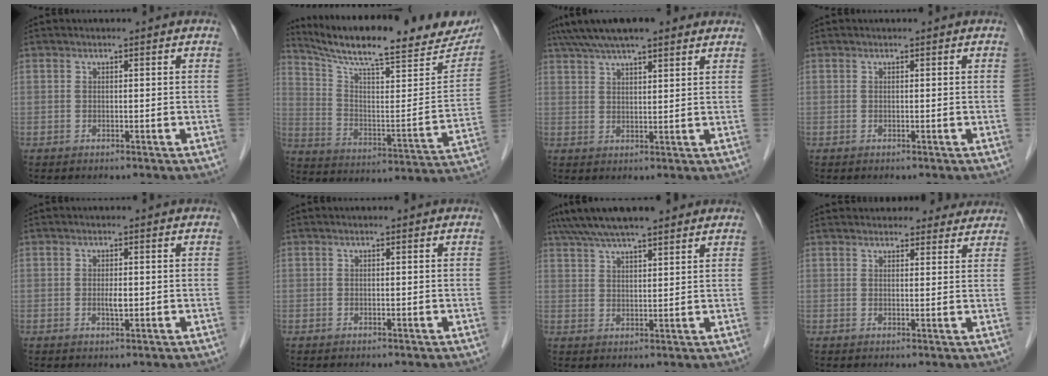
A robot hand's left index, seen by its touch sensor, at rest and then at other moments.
{"total": 24.8, "force": [21.1, 4.0, 12.4], "torque": [-0.199, -0.033, 0.298]}
{"total": 12.3, "force": [9.4, 2.7, 7.3], "torque": [-0.128, 0.048, 0.148]}
{"total": 0.0}
{"total": 1.6, "force": [-0.1, 0.5, 1.5], "torque": [-0.029, -0.001, -0.001]}
{"total": 0.0}
{"total": 11.0, "force": [9.0, 1.8, 5.9], "torque": [-0.101, 0.041, 0.144]}
{"total": 13.4, "force": [12.3, 4.2, 3.2], "torque": [-0.019, 0.031, 0.148]}